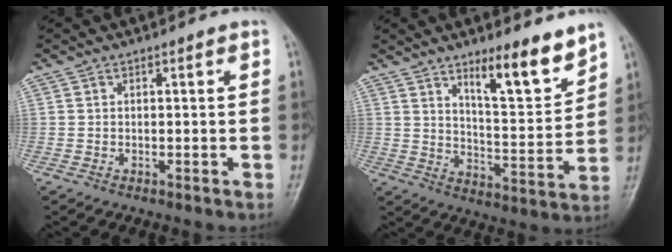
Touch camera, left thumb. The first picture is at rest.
{"total": 11.2, "force": [8.0, 2.5, 7.4], "torque": [-0.096, -0.070, 0.134]}